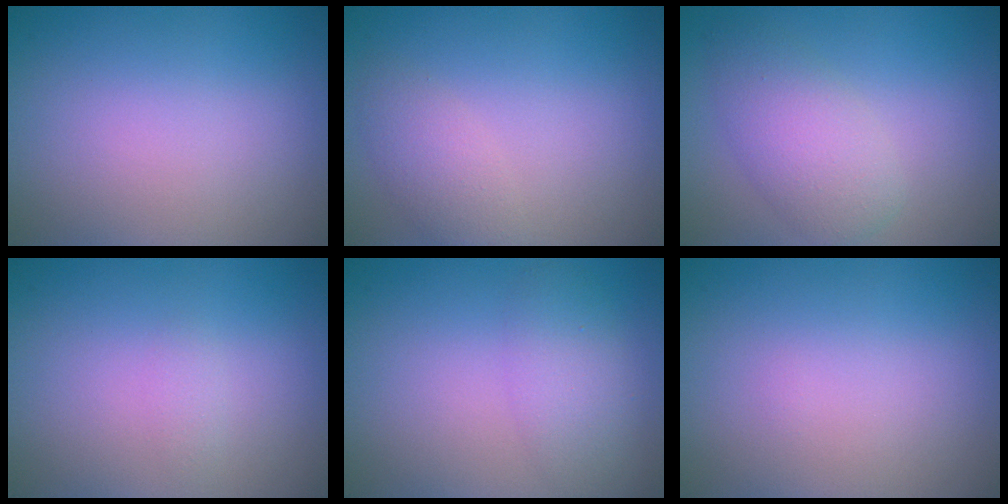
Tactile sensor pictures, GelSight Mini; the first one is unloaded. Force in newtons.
{"total": 2.0, "press": 2.0, "slide": 0.0}
{"total": 3.9, "press": 3.9, "slide": 0.1}
{"total": 0.7, "press": 0.7, "slide": 0.0}
{"total": 3.0, "press": 3.0, "slide": 0.1}
{"total": 0.0}